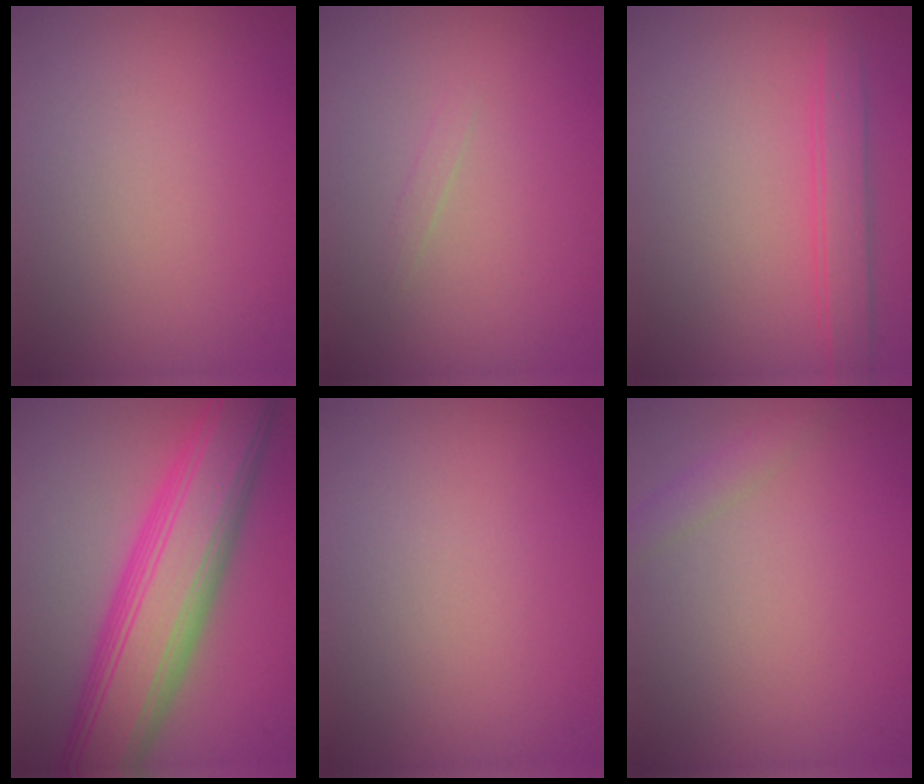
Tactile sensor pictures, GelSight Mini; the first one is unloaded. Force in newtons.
{"total": 0.5, "press": 0.5, "slide": 0.1}
{"total": 2.6, "press": 2.6, "slide": 0.0}
{"total": 10.4, "press": 10.4, "slide": 0.2}
{"total": 0.0}
{"total": 1.4, "press": 1.4, "slide": 0.0}